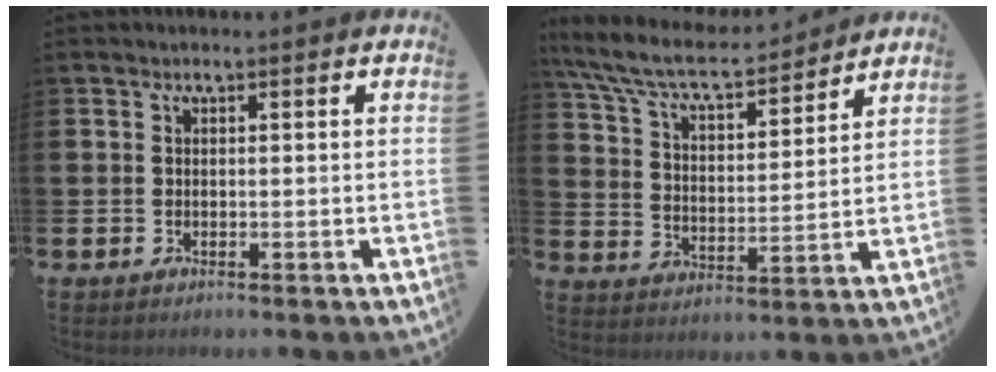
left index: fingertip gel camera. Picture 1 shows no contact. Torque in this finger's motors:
{"motor_torque": [1.09, -1.05, 0.22, 0.21]}